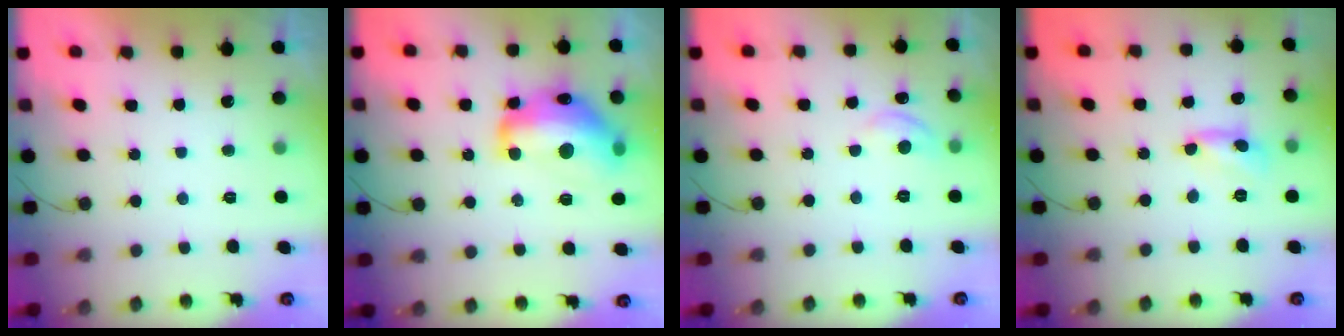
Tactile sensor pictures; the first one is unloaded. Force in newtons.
{"total": 19.0, "press": 18.9, "slide": 1.1}
{"total": 6.2, "press": 6.2, "slide": 0.7}
{"total": 3.2, "press": 3.2, "slide": 0.2}